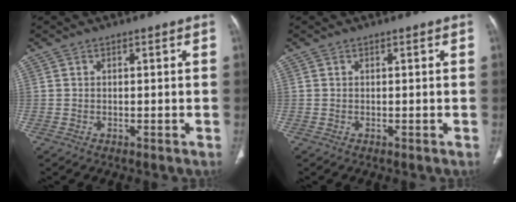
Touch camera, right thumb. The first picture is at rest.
{"total": 0.0}